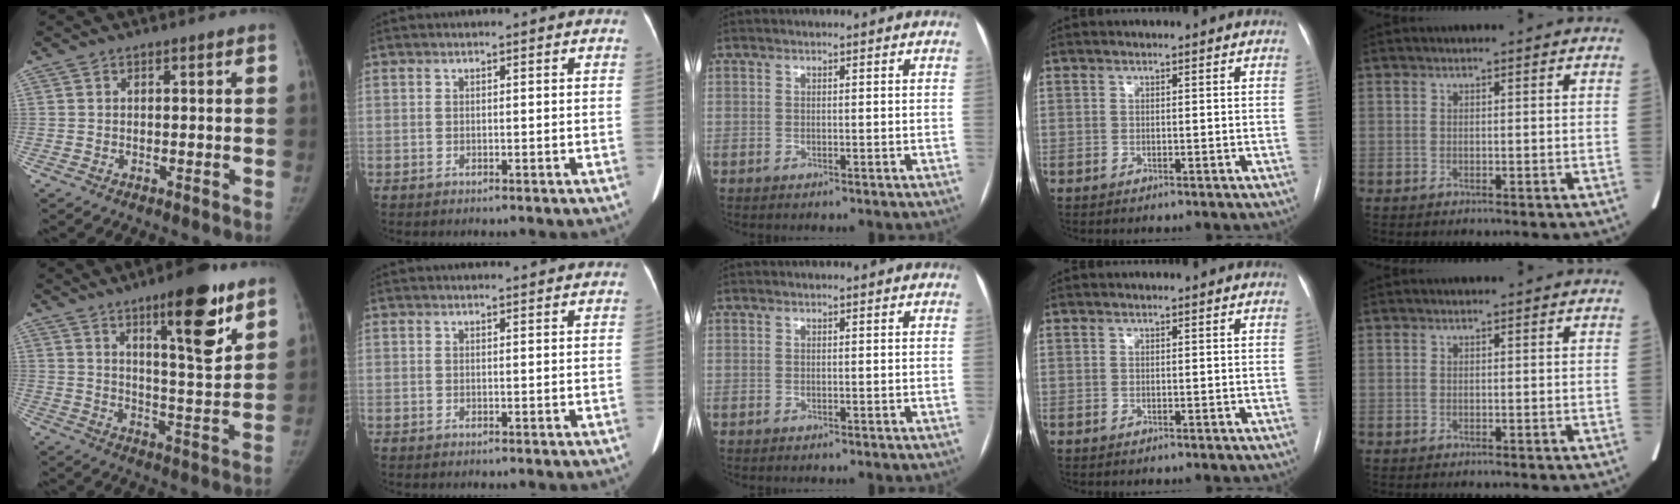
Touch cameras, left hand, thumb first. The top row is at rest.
{"thumb": {"total": 14.9, "force": [8.6, 3.4, 11.6], "torque": [-0.146, -0.056, 0.130]}, "index": {"total": 4.1, "force": [4.0, 0.2, 1.0], "torque": [-0.014, 0.019, 0.046]}}